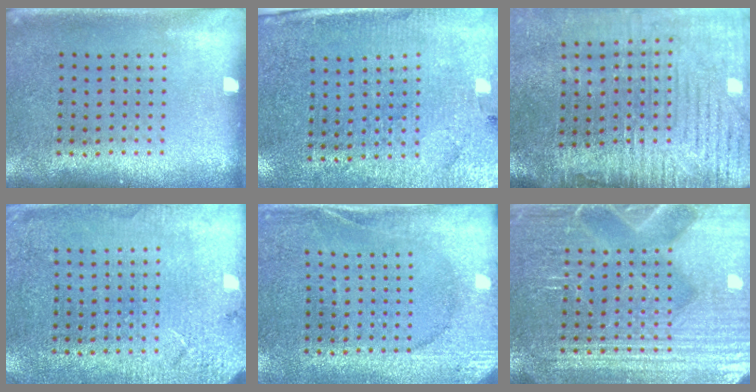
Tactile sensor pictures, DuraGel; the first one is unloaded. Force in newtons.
{"total": 3.1, "press": 2.9, "slide": 1.1}
{"total": 4.3, "press": 3.7, "slide": 2.2}
{"total": 2.6, "press": 2.6, "slide": 0.4}
{"total": 2.6, "press": 2.5, "slide": 0.6}
{"total": 4.5, "press": 4.4, "slide": 0.9}